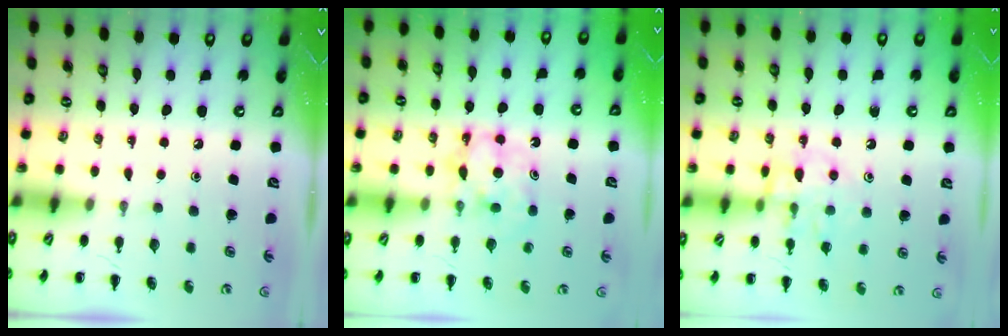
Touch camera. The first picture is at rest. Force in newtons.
{"total": 5.9, "press": 5.8, "slide": 0.8}
{"total": 12.0, "press": 12.0, "slide": 1.0}